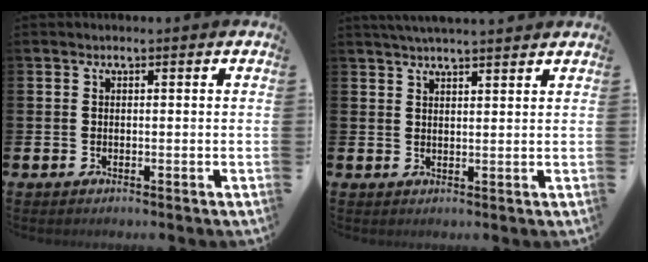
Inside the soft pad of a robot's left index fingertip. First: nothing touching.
{"total": 3.3, "force": [3.2, -0.1, 0.7], "torque": [-0.017, -0.010, 0.058]}